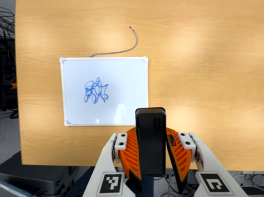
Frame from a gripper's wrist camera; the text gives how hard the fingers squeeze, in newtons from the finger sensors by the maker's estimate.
{"total": 7.0, "left": 6.4, "right": 7.6}